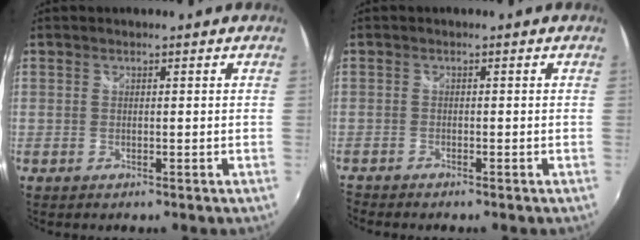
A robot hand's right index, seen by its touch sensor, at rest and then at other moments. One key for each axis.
{"total": 1.8, "fx": -1.8, "fy": -0.1, "fz": 0.2, "tx": -0.018, "ty": -0.012, "tz": -0.039}